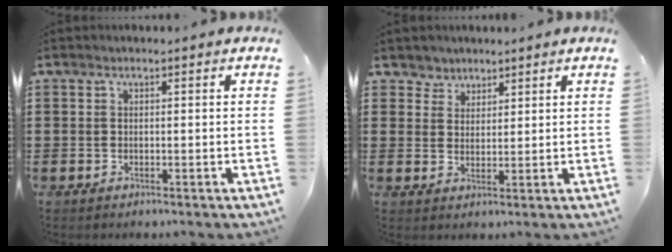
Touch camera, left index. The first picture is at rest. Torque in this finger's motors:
{"motor_torque": [0.06, -0.06, -0.38, -0.14]}